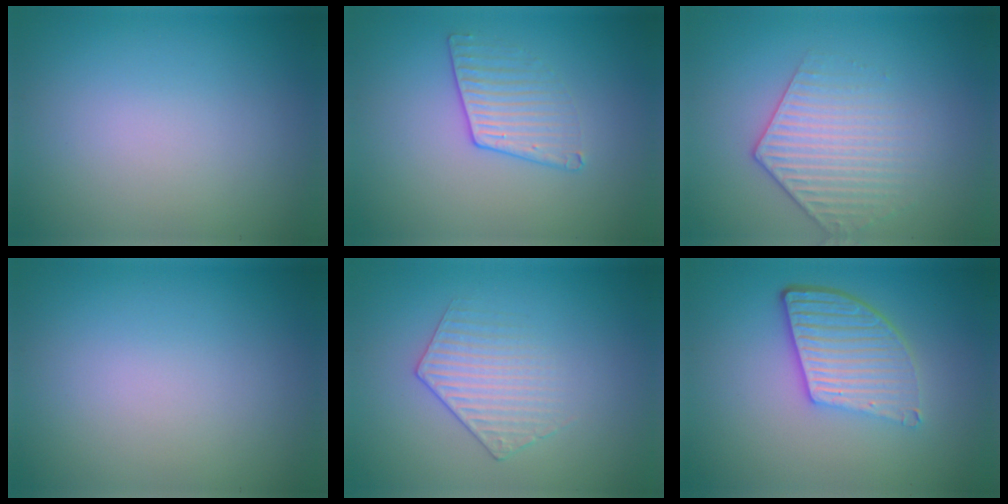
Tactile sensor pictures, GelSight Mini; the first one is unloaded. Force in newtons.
{"total": 2.0, "press": 1.5, "slide": 1.3}
{"total": 3.1, "press": 2.9, "slide": 1.2}
{"total": 0.0}
{"total": 1.9, "press": 1.4, "slide": 1.3}
{"total": 5.2, "press": 3.8, "slide": 3.6}